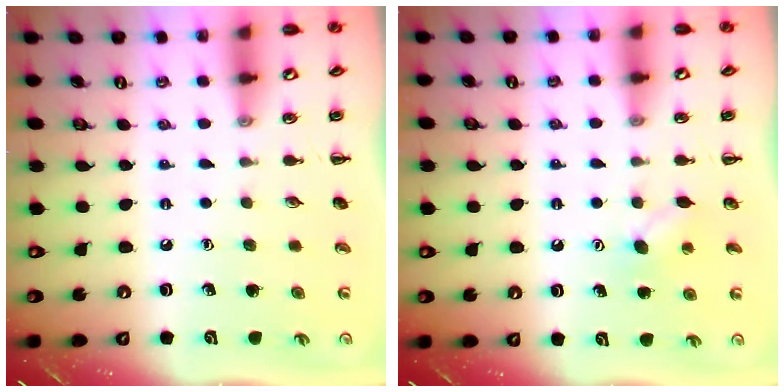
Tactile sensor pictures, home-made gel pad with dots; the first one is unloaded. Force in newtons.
{"total": 3.7, "press": 3.6, "slide": 0.7}